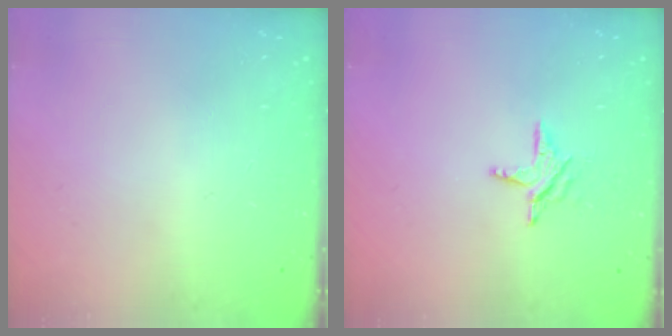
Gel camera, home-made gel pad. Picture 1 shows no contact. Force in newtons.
{"total": 6.5, "press": 6.5, "slide": 0.4}